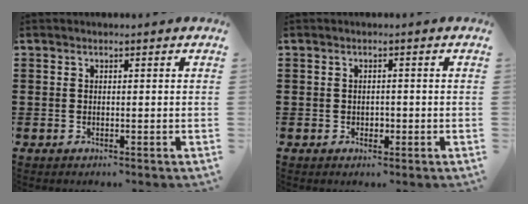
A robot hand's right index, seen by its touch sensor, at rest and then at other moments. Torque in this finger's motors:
{"motor_torque": [0.27, -0.24, 0.00, 0.00]}